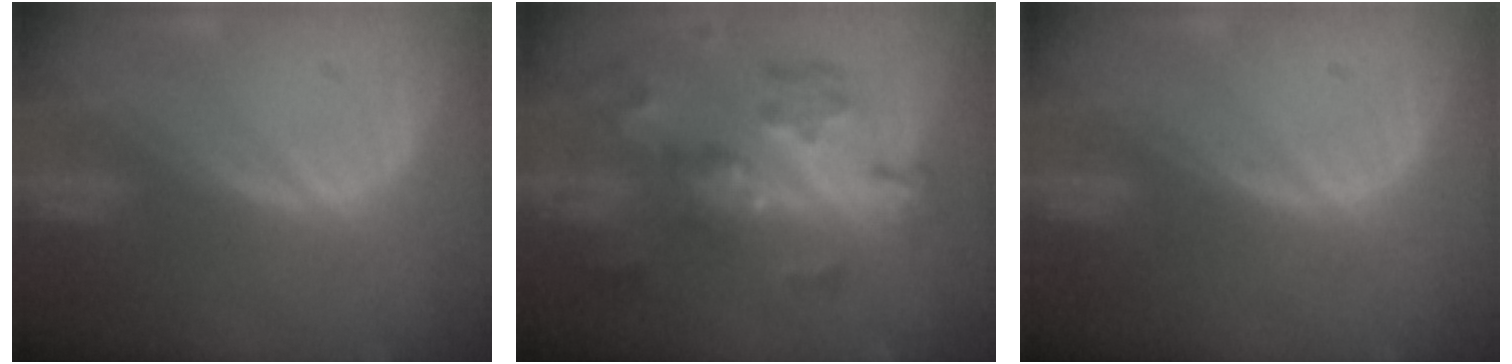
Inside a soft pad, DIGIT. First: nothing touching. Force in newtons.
{"total": 9.2, "press": 8.1, "slide": 4.5}
{"total": 0.0}